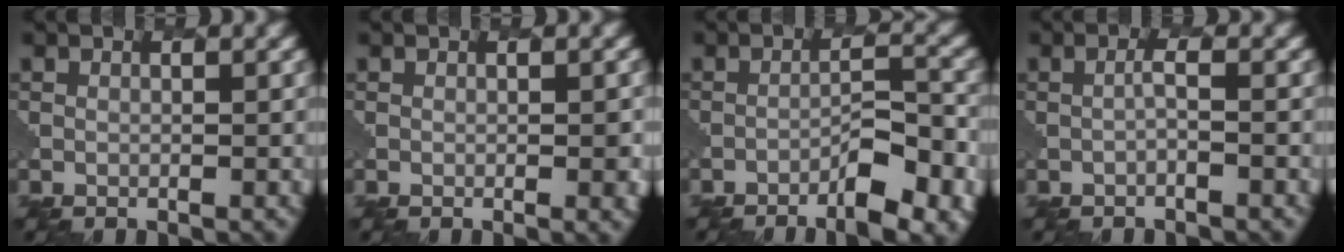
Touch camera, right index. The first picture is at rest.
{"total": 1.5, "force": [-0.2, 0.4, 1.4], "torque": [-0.016, 0.000, 0.001]}
{"total": 5.4, "force": [-3.4, 1.3, 4.0], "torque": [-0.062, 0.008, -0.050]}
{"total": 0.9, "force": [-0.3, 0.1, 0.9], "torque": [-0.017, 0.004, -0.011]}